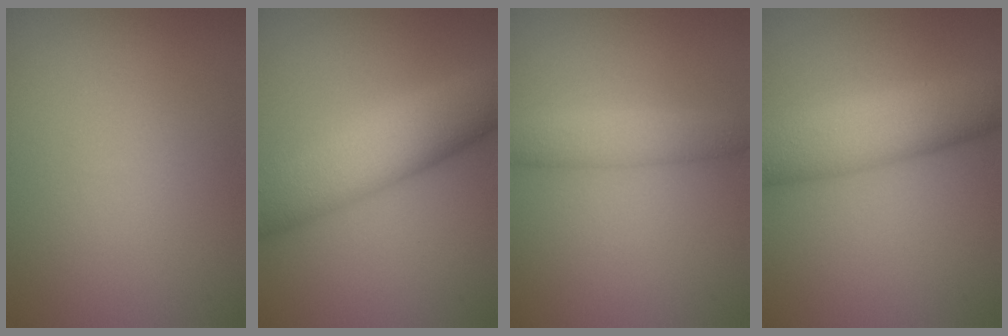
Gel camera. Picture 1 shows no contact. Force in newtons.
{"total": 9.0, "press": 9.0, "slide": 0.3}
{"total": 3.0, "press": 3.0, "slide": 0.1}
{"total": 7.3, "press": 7.2, "slide": 0.1}